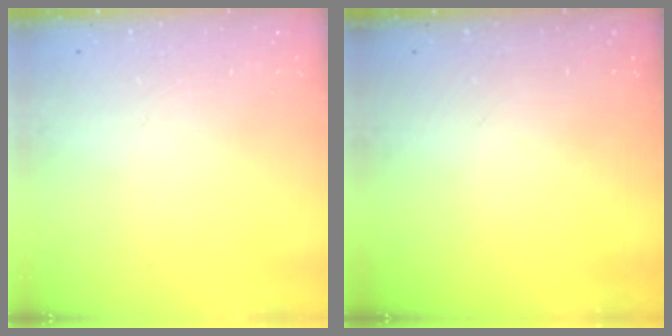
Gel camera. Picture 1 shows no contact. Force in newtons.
{"total": 0.0}